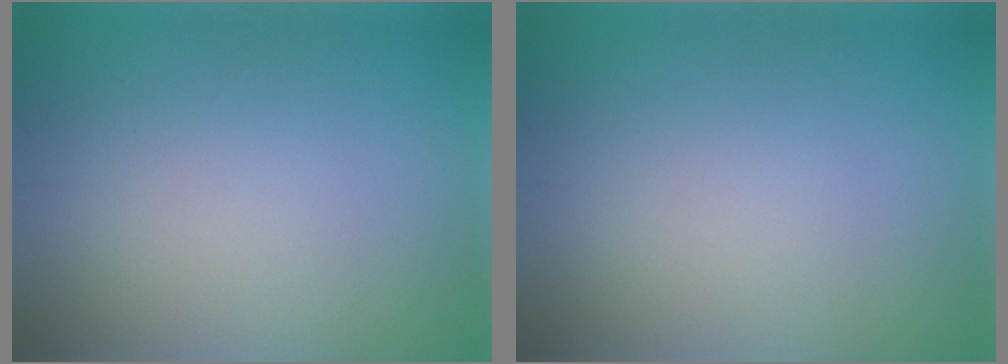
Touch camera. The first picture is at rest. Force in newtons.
{"total": 0.0}